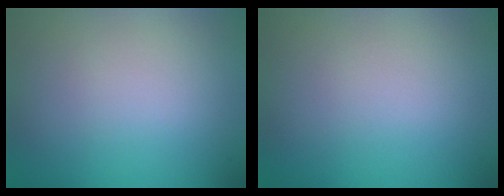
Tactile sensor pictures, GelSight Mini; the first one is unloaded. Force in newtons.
{"total": 0.0}